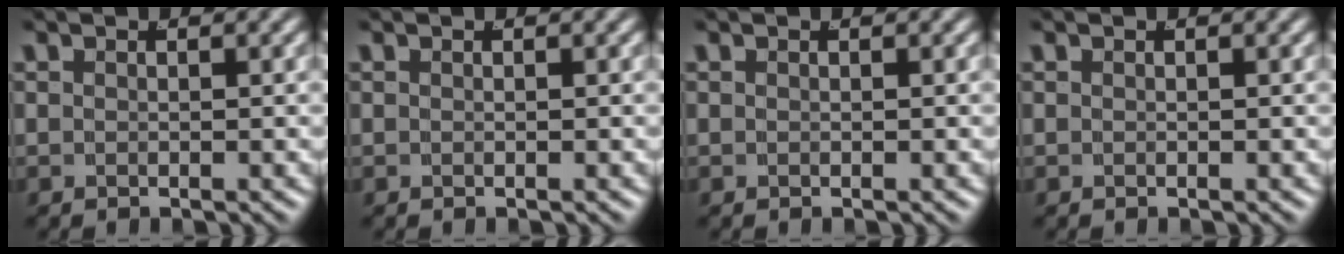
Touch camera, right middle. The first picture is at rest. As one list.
[{"total": 0.0}, {"total": 0.0}, {"total": 0.0}]